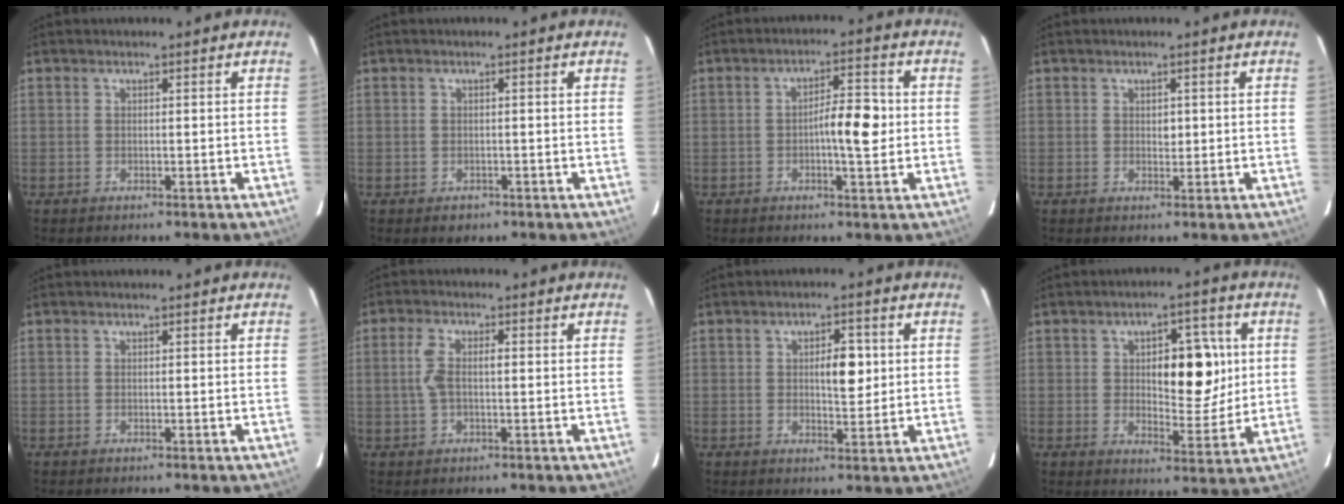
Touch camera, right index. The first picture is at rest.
{"total": 1.5, "force": [-0.8, 1.2, 0.5], "torque": [-0.004, 0.001, -0.006]}
{"total": 6.2, "force": [-0.4, 1.3, 6.1], "torque": [-0.096, 0.010, -0.008]}
{"total": 1.2, "force": [0.2, 0.8, 0.9], "torque": [-0.011, 0.000, 0.004]}
{"total": 0.0}
{"total": 4.2, "force": [0.2, 1.4, 3.9], "torque": [-0.093, 0.016, 0.006]}
{"total": 4.9, "force": [0.8, 1.8, 4.4], "torque": [-0.067, 0.003, 0.014]}
{"total": 10.3, "force": [1.9, 4.4, 9.1], "torque": [-0.121, 0.014, 0.035]}